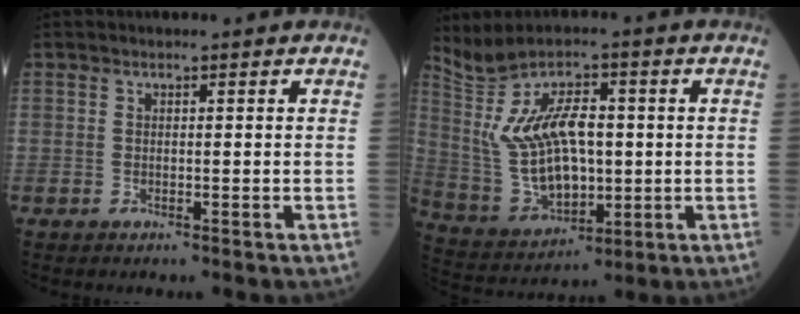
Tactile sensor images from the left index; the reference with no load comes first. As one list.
[{"total": 14.2, "force": [1.9, 6.8, 12.3], "torque": [-0.254, 0.013, 0.055]}]